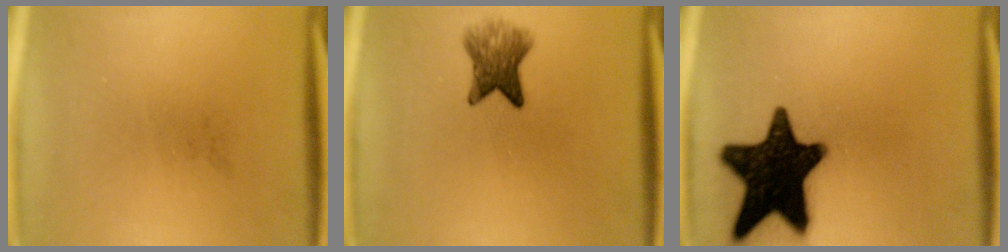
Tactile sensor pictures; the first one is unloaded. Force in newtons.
{"total": 5.0}
{"total": 19.5}